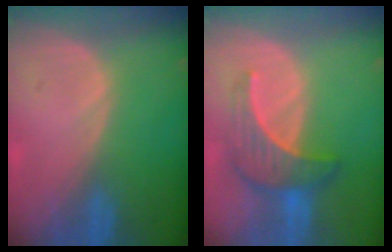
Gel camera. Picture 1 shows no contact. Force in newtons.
{"total": 7.1, "press": 6.6, "slide": 2.6}